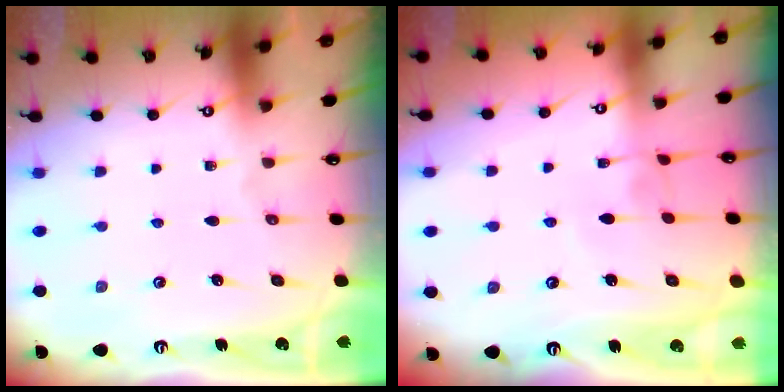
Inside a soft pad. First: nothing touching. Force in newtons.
{"total": 2.4, "press": 2.4, "slide": 0.2}